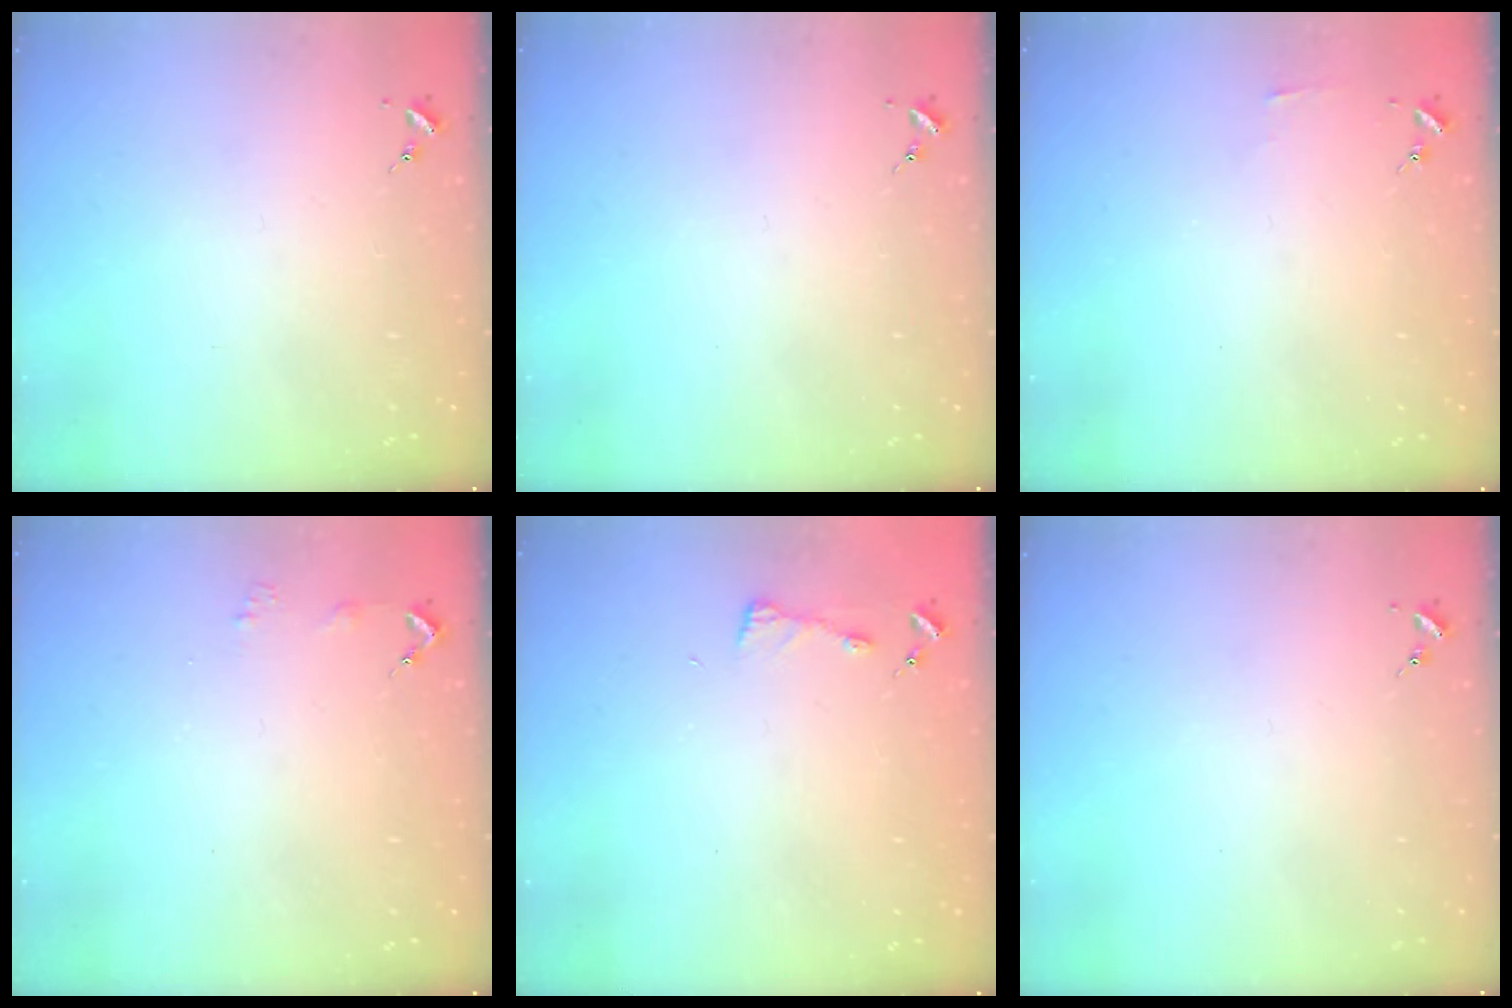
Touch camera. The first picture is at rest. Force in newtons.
{"total": 0.0}
{"total": 2.8, "press": 2.8, "slide": 0.3}
{"total": 2.4, "press": 2.4, "slide": 0.3}
{"total": 3.2, "press": 3.1, "slide": 0.4}
{"total": 0.0}